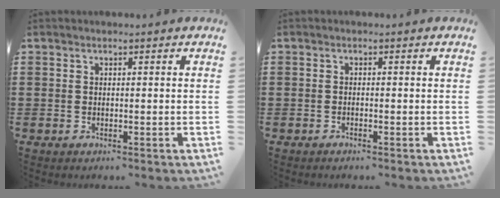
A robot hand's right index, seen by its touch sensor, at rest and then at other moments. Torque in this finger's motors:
{"motor_torque": [-0.05, -0.07, 0.01, -0.01]}